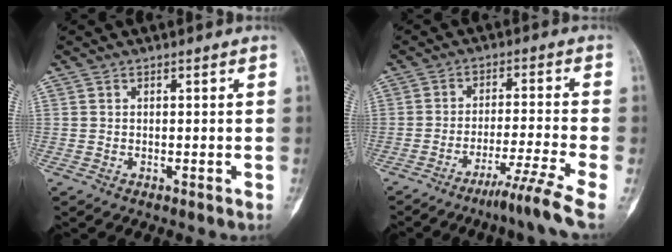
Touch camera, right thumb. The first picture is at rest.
{"total": 8.3, "force": [-5.5, -1.7, 6.0], "torque": [-0.106, 0.027, -0.094]}